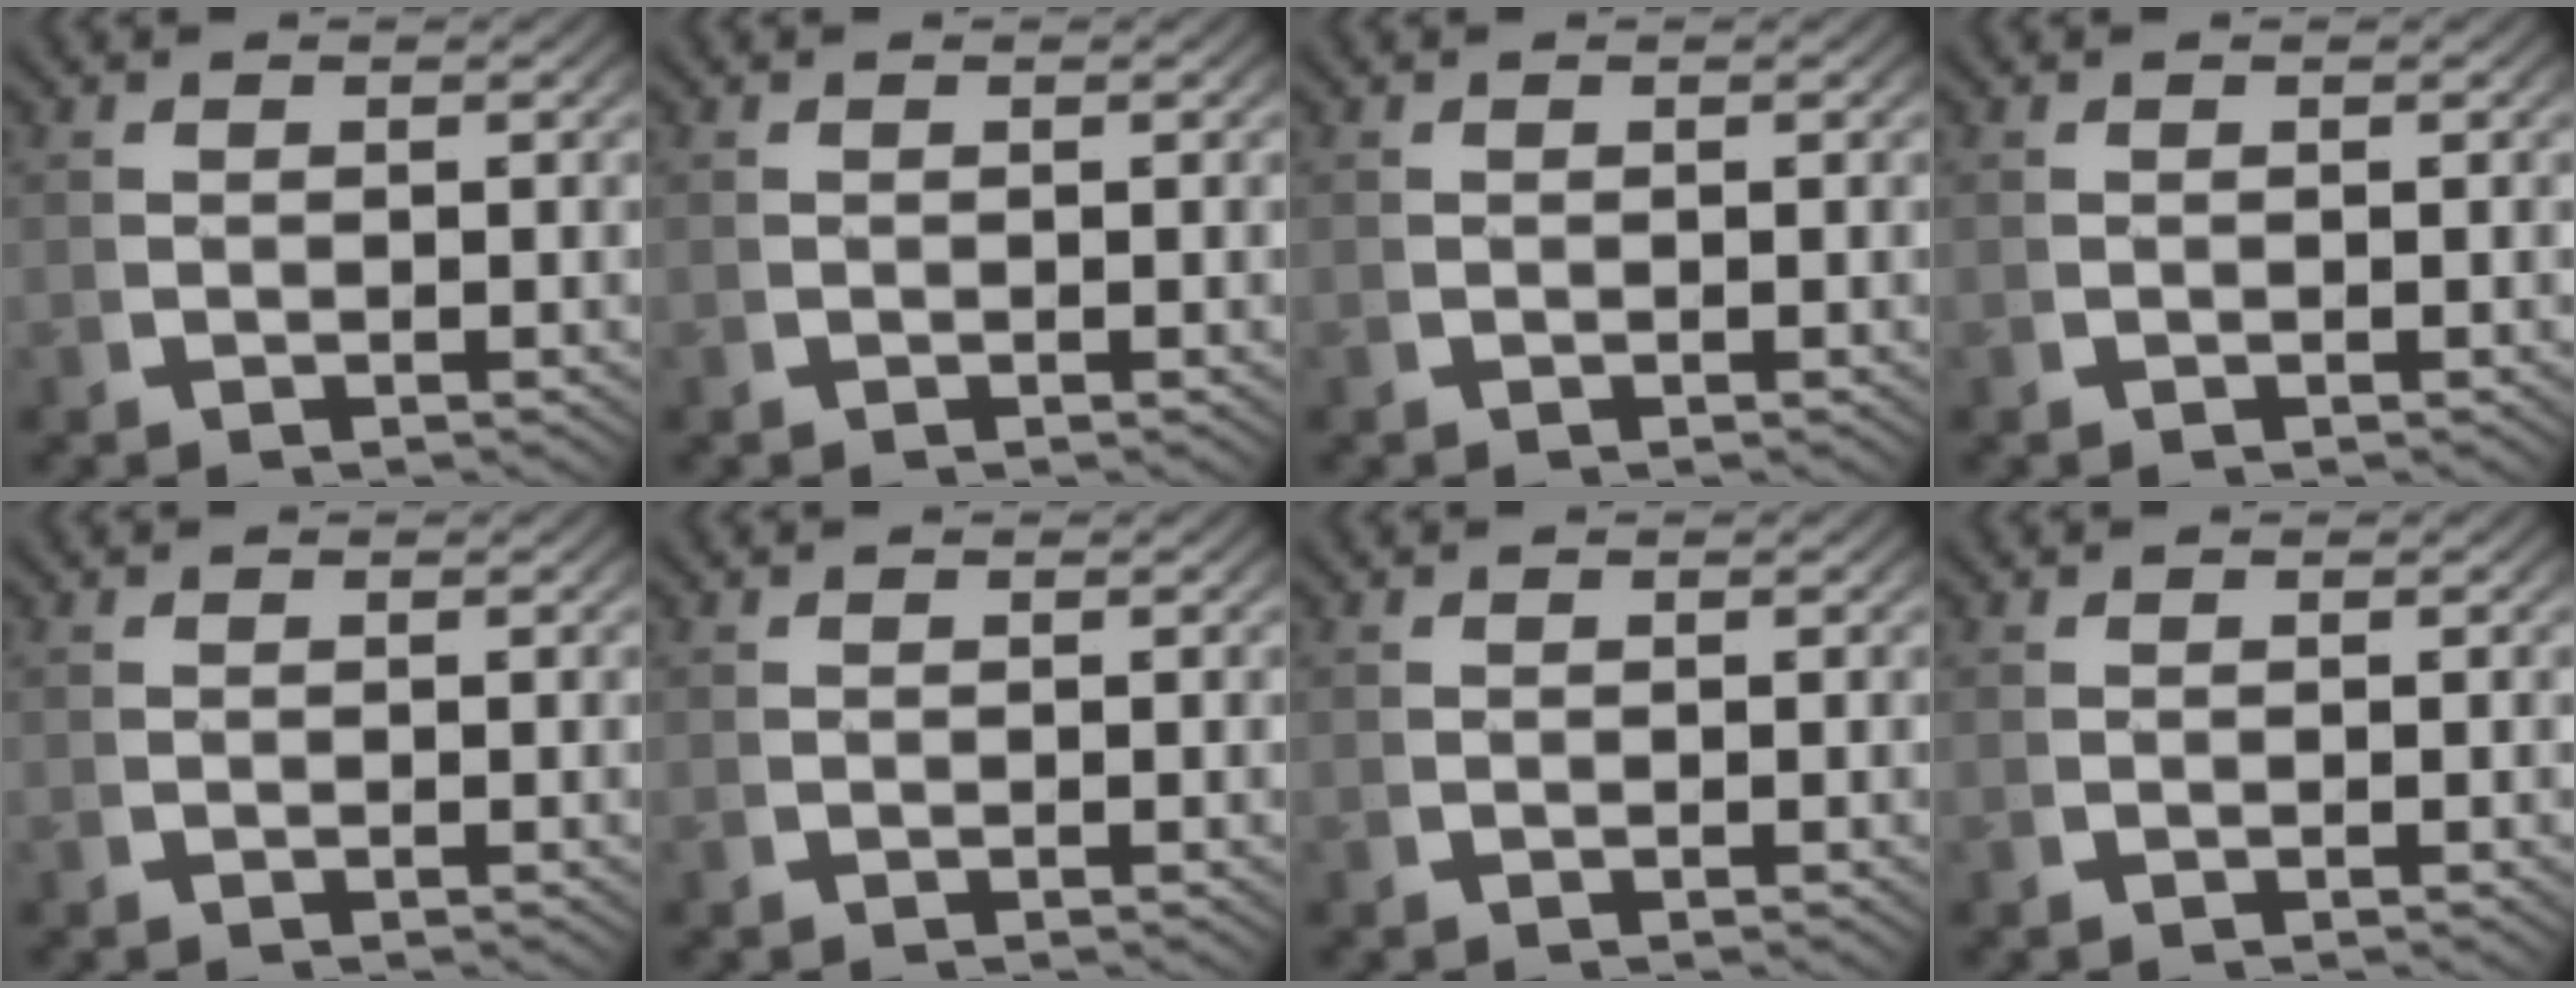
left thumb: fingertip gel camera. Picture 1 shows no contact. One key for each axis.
{"total": 0.0}
{"total": 0.0}
{"total": 0.0}
{"total": 0.0}
{"total": 0.0}
{"total": 0.0}
{"total": 0.0}